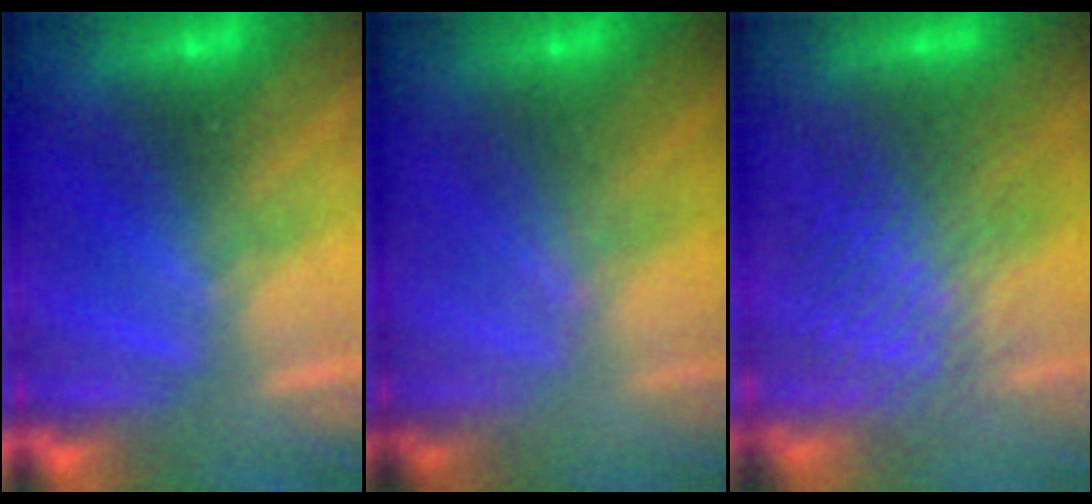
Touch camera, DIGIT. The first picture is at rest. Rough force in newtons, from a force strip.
{"total": 2.8}
{"total": 4.4}